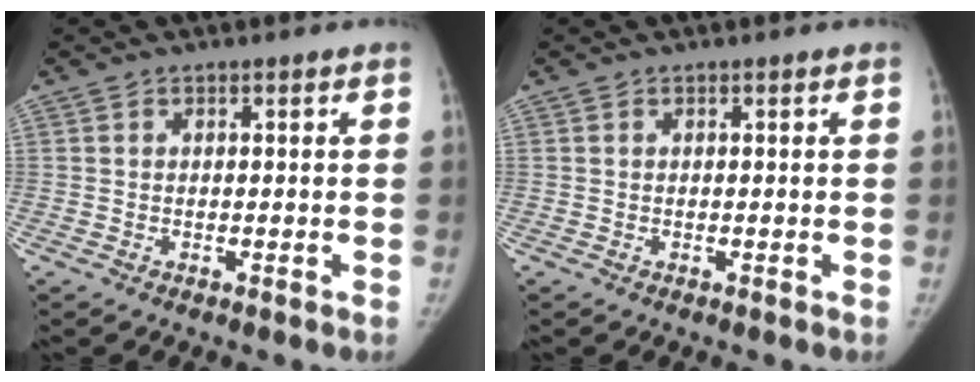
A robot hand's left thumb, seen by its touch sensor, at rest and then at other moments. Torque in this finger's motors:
{"motor_torque": [0.10, -0.03, 0.15, -0.21, 0.02]}